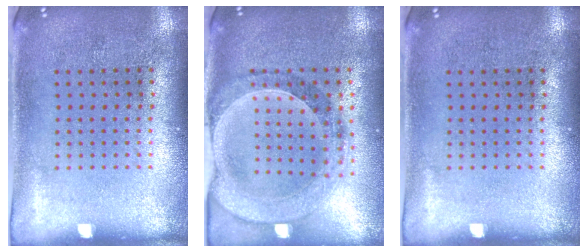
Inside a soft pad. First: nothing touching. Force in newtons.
{"total": 1.5, "press": 1.5, "slide": 0.3}
{"total": 0.0}